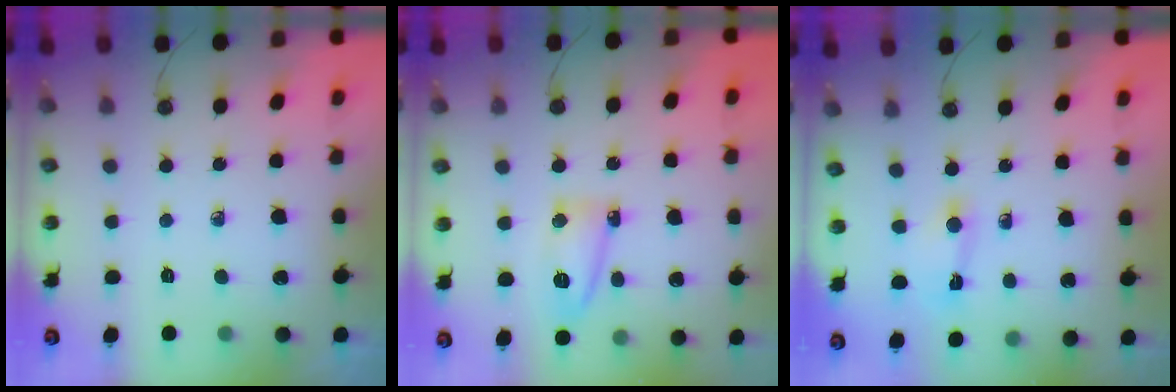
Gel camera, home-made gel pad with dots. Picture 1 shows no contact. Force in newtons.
{"total": 8.1, "press": 8.1, "slide": 0.6}
{"total": 2.0, "press": 2.0, "slide": 0.4}